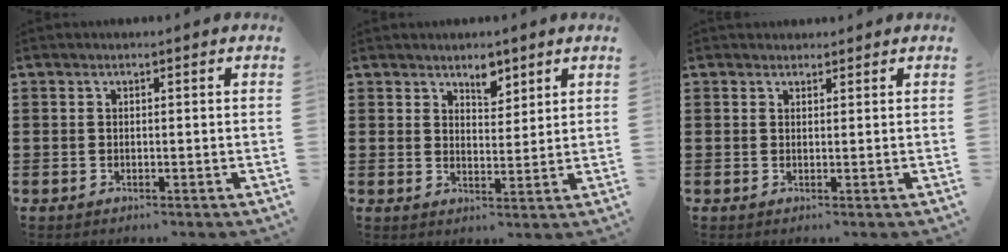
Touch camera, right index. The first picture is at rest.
{"total": 3.7, "force": [2.9, 1.7, 1.5], "torque": [-0.020, 0.000, 0.051]}
{"total": 1.0, "force": [0.9, 0.4, -0.1], "torque": [0.001, 0.002, 0.019]}